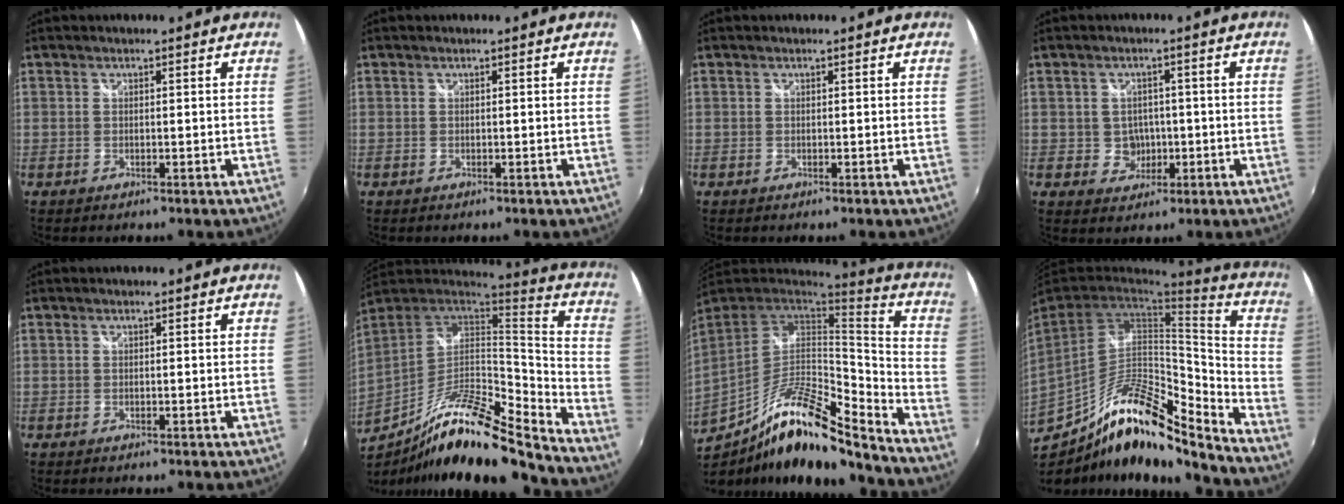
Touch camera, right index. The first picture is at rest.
{"total": 0.0}
{"total": 0.0}
{"total": 4.2, "force": [-0.5, 4.0, 1.1], "torque": [-0.026, 0.009, 0.002]}
{"total": 0.0}
{"total": 21.2, "force": [-15.5, 2.8, 14.1], "torque": [-0.243, -0.021, -0.274]}
{"total": 20.6, "force": [-14.8, 3.9, 13.7], "torque": [-0.243, -0.017, -0.260]}
{"total": 19.2, "force": [-15.0, 4.7, 11.1], "torque": [-0.206, -0.005, -0.264]}